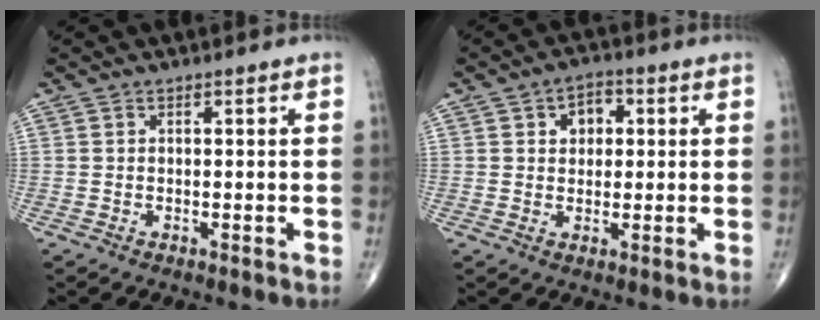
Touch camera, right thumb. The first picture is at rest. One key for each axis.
{"total": 5.0, "fx": 1.3, "fy": 3.7, "fz": 3.2, "tx": -0.022, "ty": 0.004, "tz": 0.016}